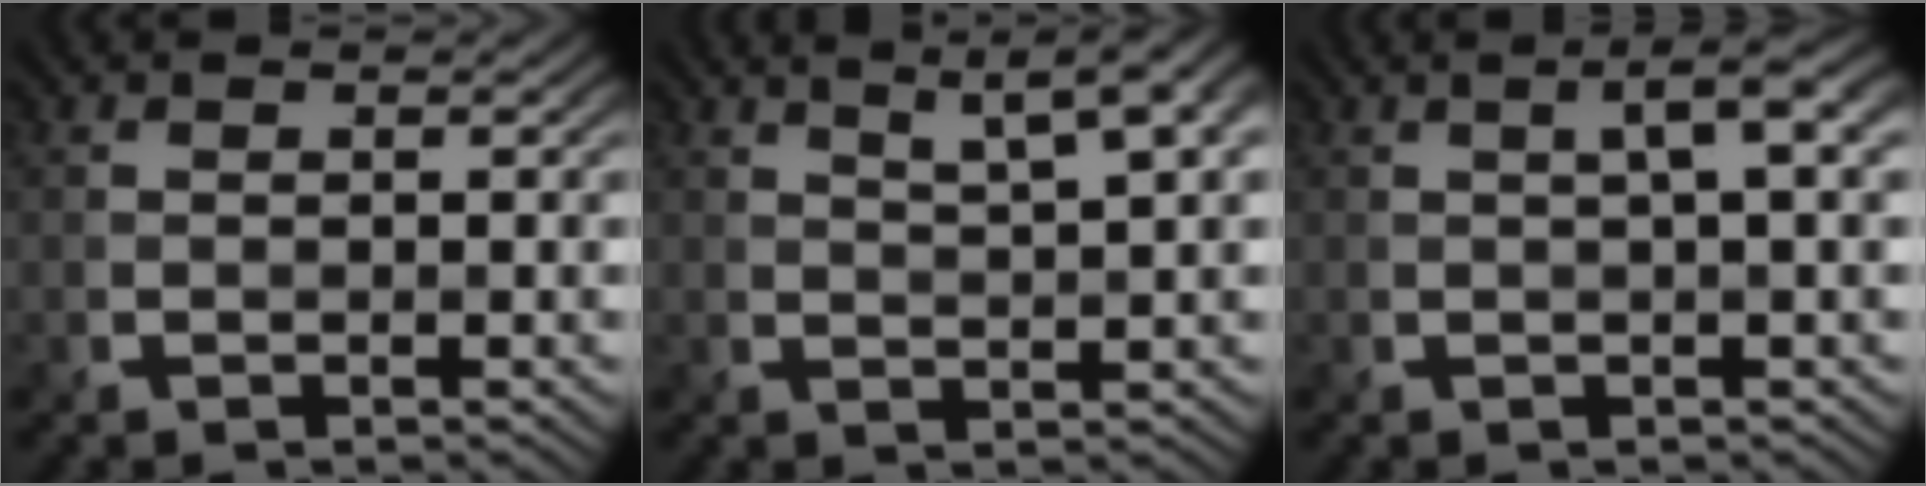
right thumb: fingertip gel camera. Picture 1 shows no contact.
{"total": 7.6, "force": [4.4, 1.9, 5.9], "torque": [-0.085, 0.017, 0.058]}
{"total": 3.8, "force": [1.0, 0.6, 3.7], "torque": [-0.057, 0.013, 0.015]}